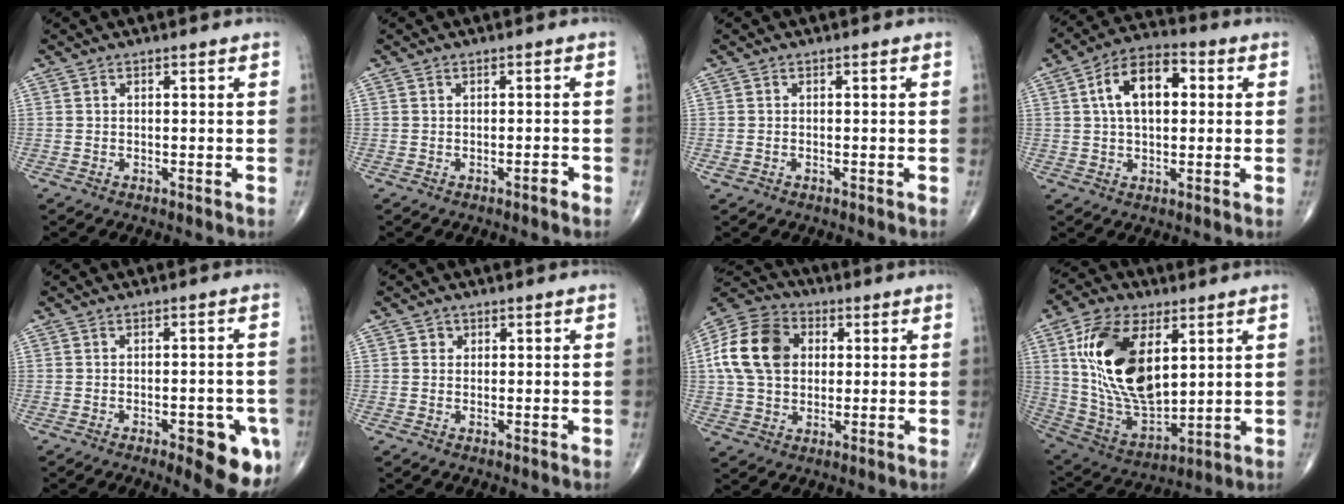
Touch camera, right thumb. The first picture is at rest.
{"total": 1.1, "force": [-0.7, 0.2, 0.8], "torque": [-0.013, 0.000, -0.011]}
{"total": 0.7, "force": [-0.2, 0.5, 0.4], "torque": [-0.014, 0.001, -0.001]}
{"total": 11.9, "force": [2.3, 6.8, 9.5], "torque": [-0.153, 0.021, 0.032]}
{"total": 10.6, "force": [-4.6, 3.8, 8.7], "torque": [-0.084, 0.009, -0.050]}
{"total": 1.2, "force": [0.4, 1.1, 0.2], "torque": [0.006, 0.000, 0.003]}
{"total": 15.3, "force": [2.5, 11.5, 9.8], "torque": [-0.170, 0.017, 0.038]}
{"total": 21.7, "force": [6.0, 11.6, 17.4], "torque": [-0.313, -0.025, 0.118]}